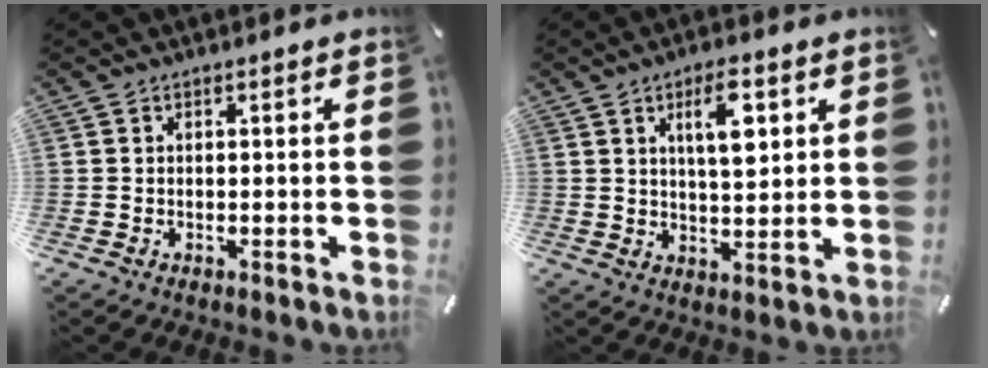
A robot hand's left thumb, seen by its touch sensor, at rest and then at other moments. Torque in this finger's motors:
{"motor_torque": [1.21, 1.26, 0.83, -0.52, 0.13]}